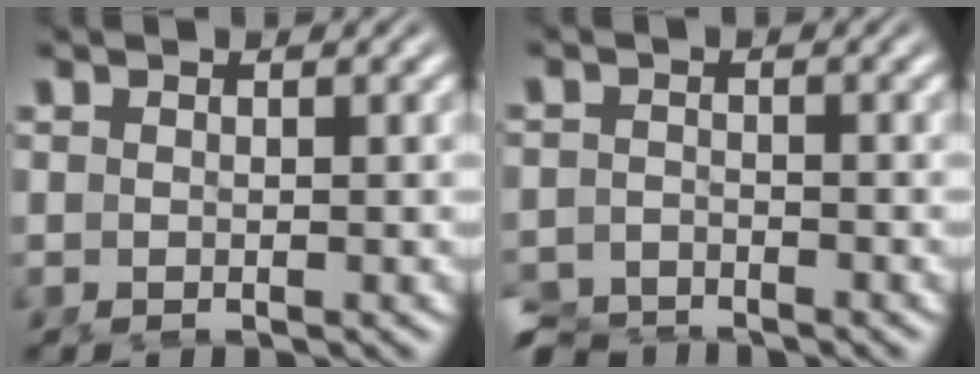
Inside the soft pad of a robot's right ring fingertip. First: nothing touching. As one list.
[{"total": 3.9, "force": [-3.7, 1.1, -0.1], "torque": [0.004, -0.021, -0.067]}]